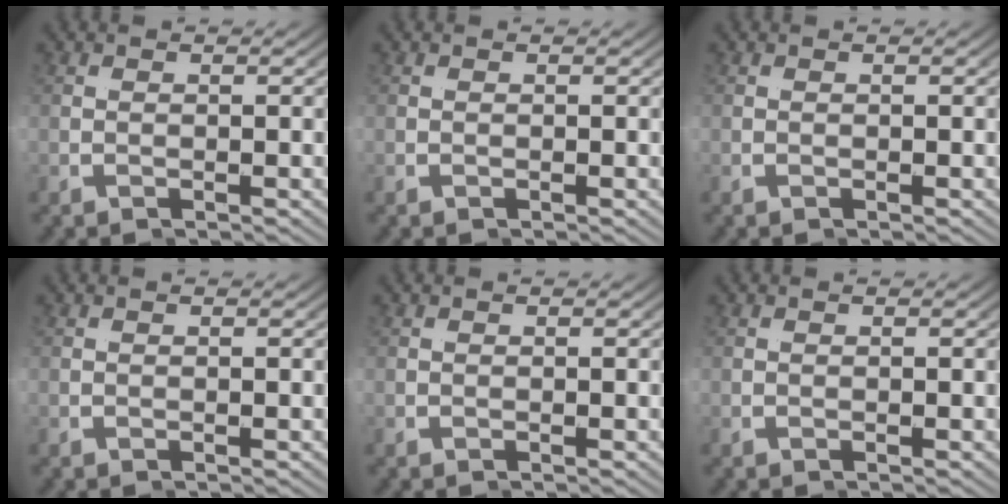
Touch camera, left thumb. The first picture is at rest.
{"total": 0.0}
{"total": 0.0}
{"total": 0.0}
{"total": 0.0}
{"total": 0.0}